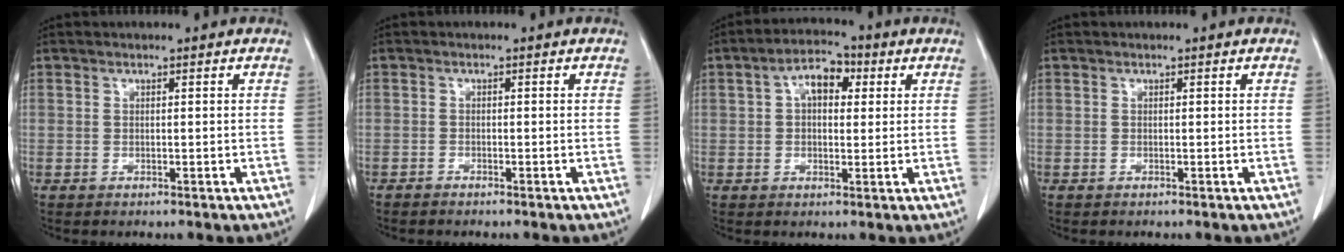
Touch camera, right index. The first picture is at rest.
{"total": 0.9, "force": [-0.8, 0.2, 0.3], "torque": [-0.006, 0.000, -0.015]}
{"total": 6.2, "force": [1.7, 3.5, 4.8], "torque": [-0.087, 0.025, 0.025]}
{"total": 0.0}